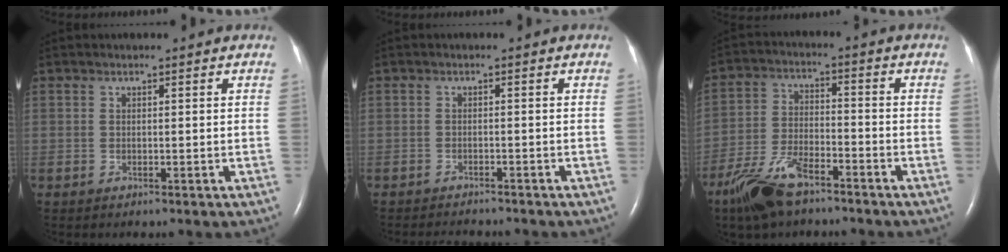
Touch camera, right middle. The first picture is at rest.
{"total": 5.1, "force": [-4.8, 0.7, 1.4], "torque": [-0.018, -0.010, -0.065]}
{"total": 10.3, "force": [-7.4, 3.5, 6.3], "torque": [-0.138, -0.012, -0.141]}